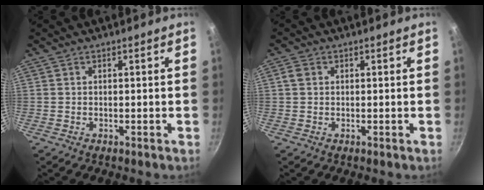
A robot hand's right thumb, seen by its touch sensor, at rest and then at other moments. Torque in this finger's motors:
{"motor_torque": [-0.04, 1.04, 0.26, 0.09, 0.11]}